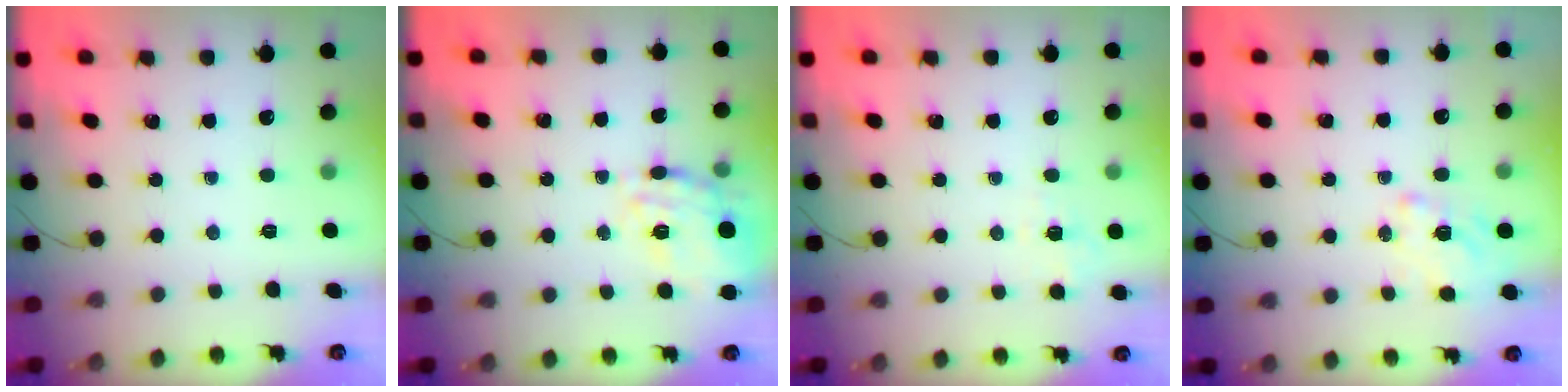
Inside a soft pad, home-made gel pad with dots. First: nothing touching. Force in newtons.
{"total": 17.9, "press": 17.8, "slide": 1.3}
{"total": 2.1, "press": 1.1, "slide": 1.9}
{"total": 1.4, "press": 1.2, "slide": 0.8}